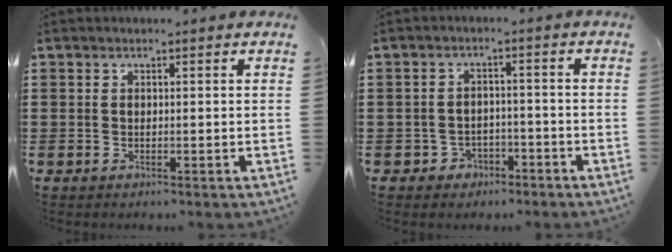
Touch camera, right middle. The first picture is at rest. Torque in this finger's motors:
{"motor_torque": [0.81, 1.07, -0.07, -0.01]}